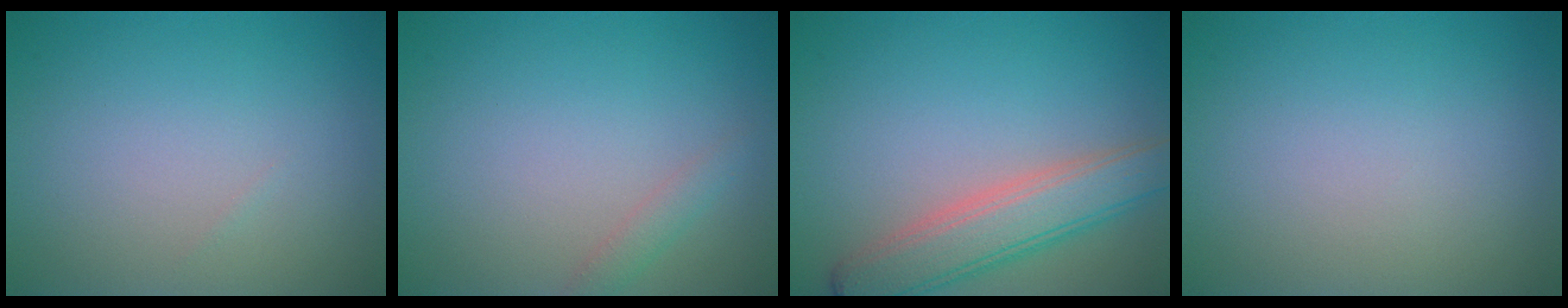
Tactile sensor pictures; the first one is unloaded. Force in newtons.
{"total": 1.2, "press": 1.2, "slide": 0.1}
{"total": 5.2, "press": 5.2, "slide": 0.4}
{"total": 0.0}